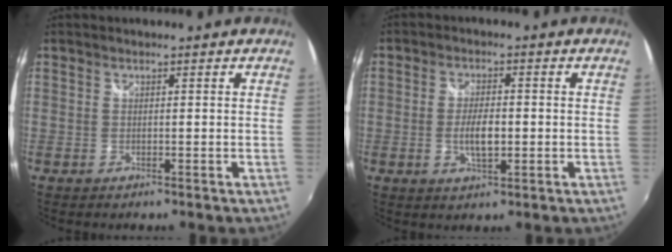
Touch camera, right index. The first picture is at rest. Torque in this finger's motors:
{"motor_torque": [1.32, -0.20, 0.58, 0.08]}